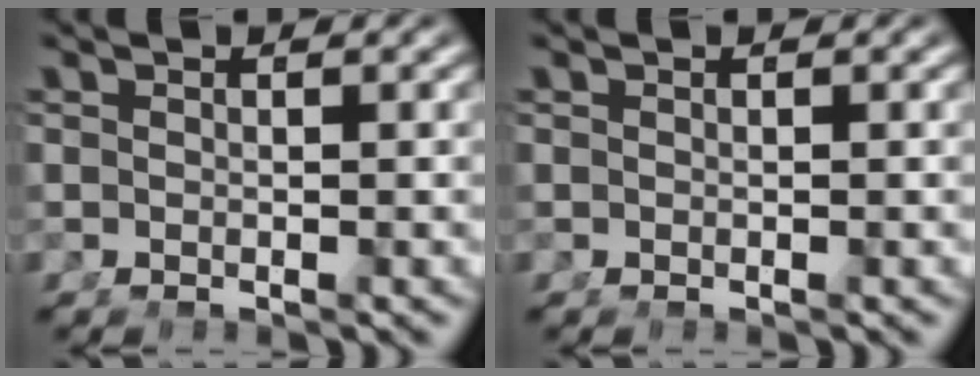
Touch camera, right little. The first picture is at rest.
{"total": 0.0}